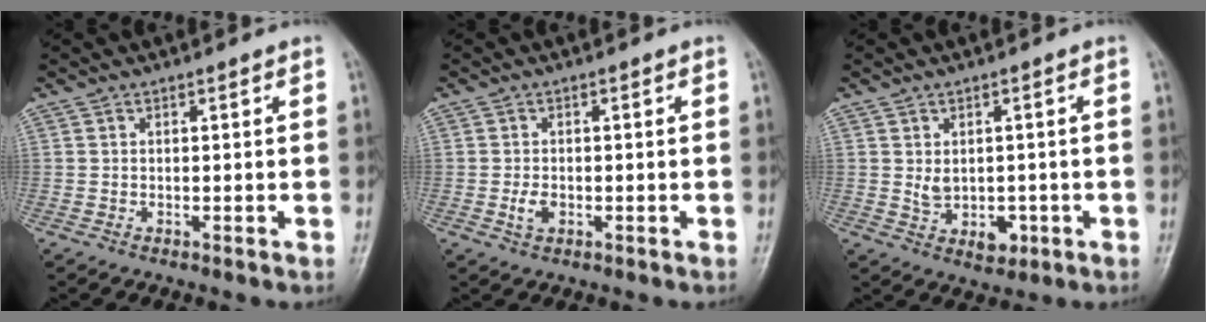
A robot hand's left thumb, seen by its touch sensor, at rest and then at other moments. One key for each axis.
{"total": 2.4, "fx": -0.6, "fy": 1.6, "fz": 1.7, "tx": -0.029, "ty": 0.001, "tz": -0.011}
{"total": 5.2, "fx": -0.3, "fy": 3.9, "fz": 3.4, "tx": -0.034, "ty": -0.004, "tz": 0.009}